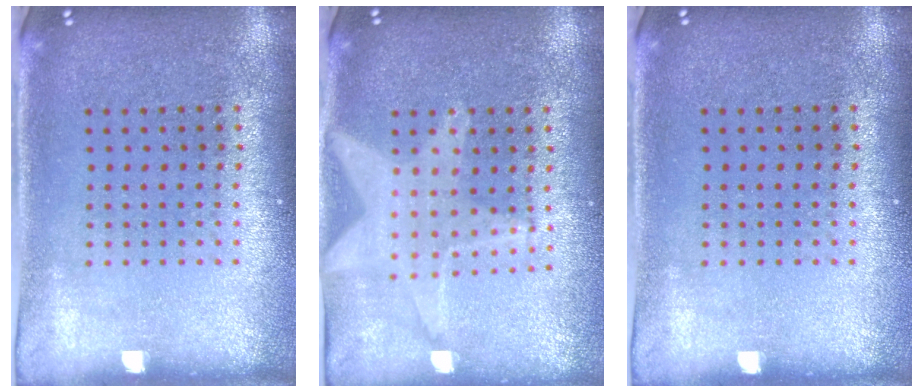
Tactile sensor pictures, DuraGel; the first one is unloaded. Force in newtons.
{"total": 1.8, "press": 1.6, "slide": 0.9}
{"total": 0.0}